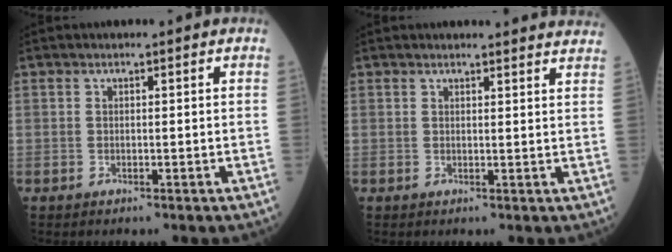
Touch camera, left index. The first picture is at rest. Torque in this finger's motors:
{"motor_torque": [0.02, -0.07, -0.30, -0.02]}